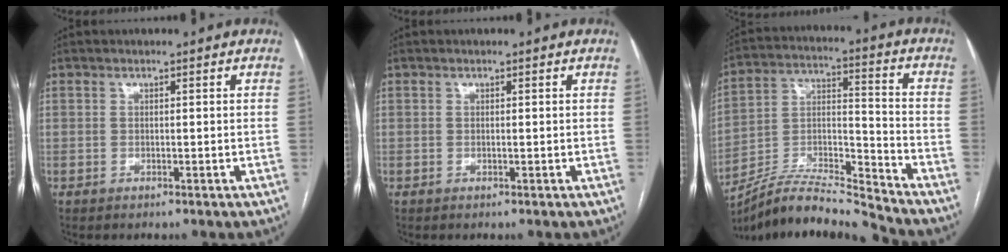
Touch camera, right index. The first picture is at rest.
{"total": 0.0}
{"total": 14.2, "force": [-13.6, -0.8, 3.9], "torque": [-0.069, 0.029, -0.252]}